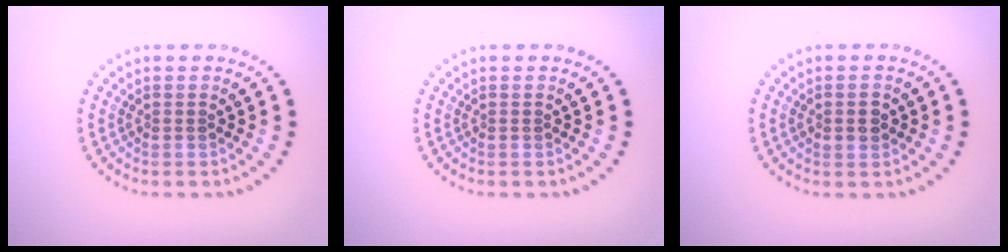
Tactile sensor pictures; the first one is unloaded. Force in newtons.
{"total": 0.0}
{"total": 1.6, "press": 1.6, "slide": 0.2}